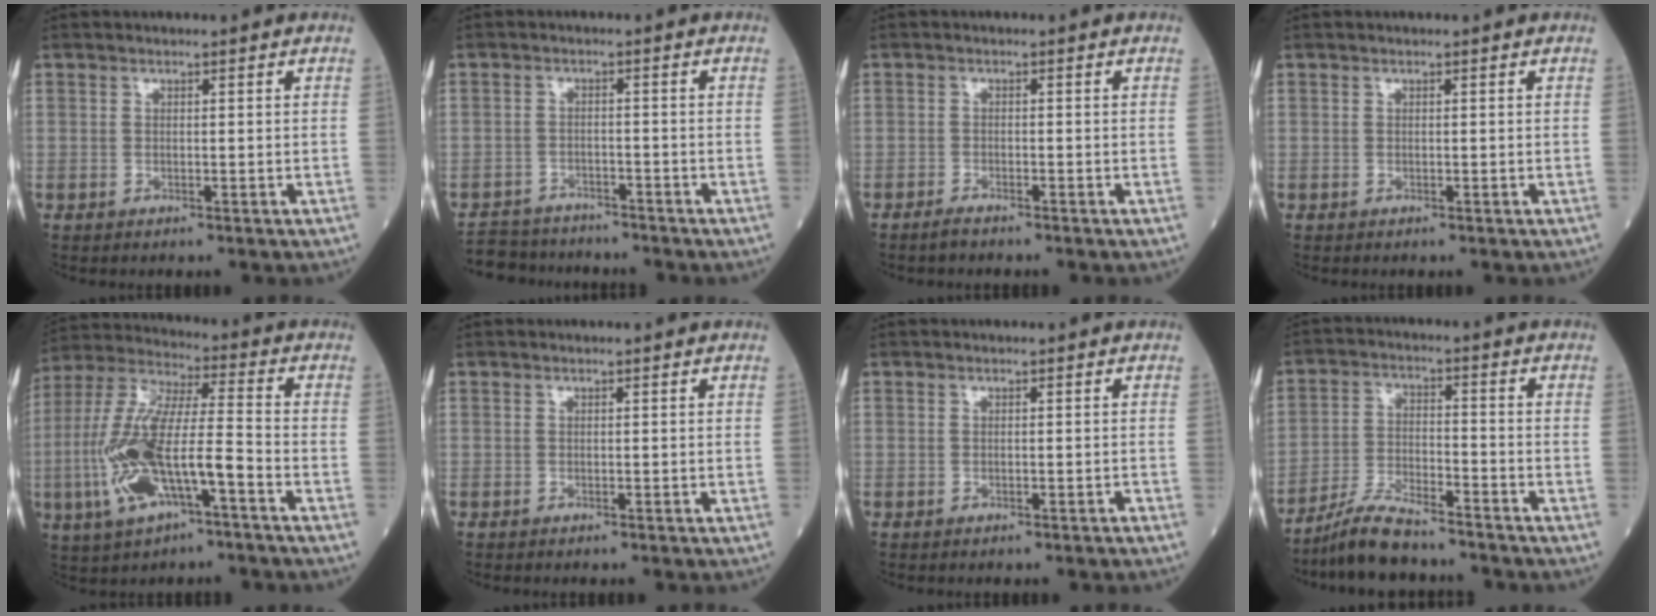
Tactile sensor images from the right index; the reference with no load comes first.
{"total": 6.7, "force": [-6.3, 2.3, 0.2], "torque": [0.002, 0.003, -0.103]}
{"total": 1.3, "force": [-1.2, 0.2, 0.4], "torque": [-0.011, -0.001, -0.023]}
{"total": 0.0}
{"total": 15.8, "force": [-5.1, 3.7, 14.5], "torque": [-0.310, -0.002, -0.093]}
{"total": 0.0}
{"total": 0.0}
{"total": 8.1, "force": [-7.3, 1.2, 3.5], "torque": [-0.068, -0.013, -0.137]}